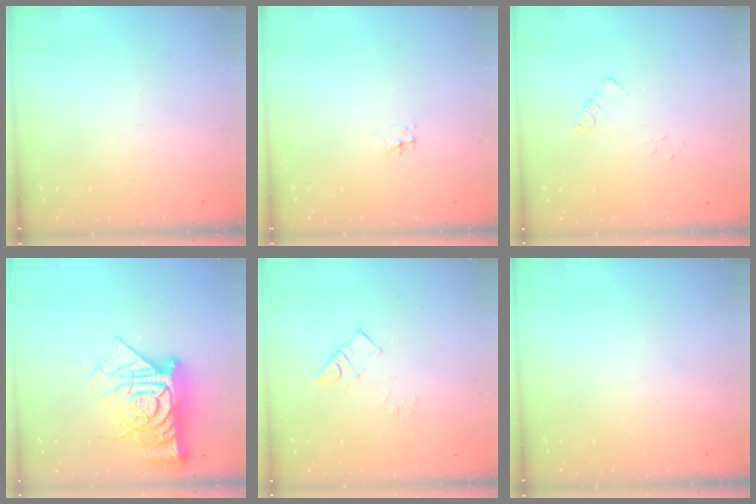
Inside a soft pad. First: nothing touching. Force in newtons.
{"total": 2.3, "press": 2.3, "slide": 0.3}
{"total": 3.0, "press": 3.0, "slide": 0.4}
{"total": 19.4, "press": 19.3, "slide": 2.0}
{"total": 5.3, "press": 5.2, "slide": 0.5}
{"total": 0.0}